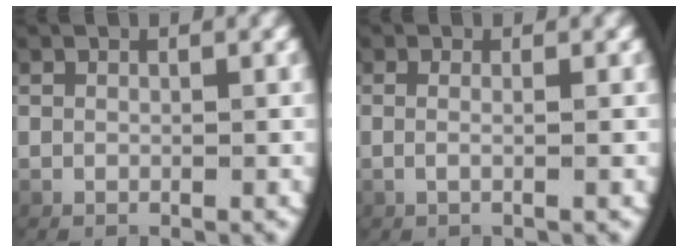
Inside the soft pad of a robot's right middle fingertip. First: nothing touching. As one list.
[{"total": 1.3, "force": [-0.3, -0.3, 1.2], "torque": [-0.039, -0.007, 0.000]}]